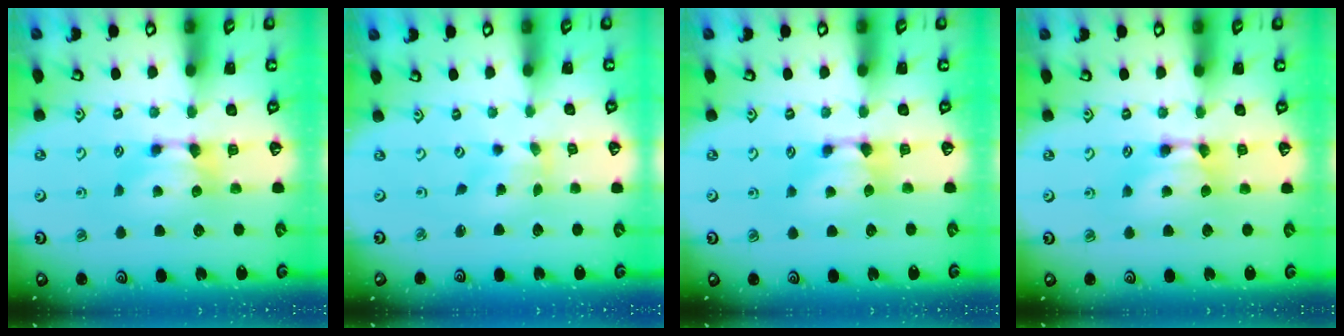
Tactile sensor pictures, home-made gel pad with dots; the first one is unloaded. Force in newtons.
{"total": 2.7, "press": 2.4, "slide": 1.1}
{"total": 0.6, "press": 0.2, "slide": 0.5}
{"total": 1.6, "press": 1.6, "slide": 0.1}